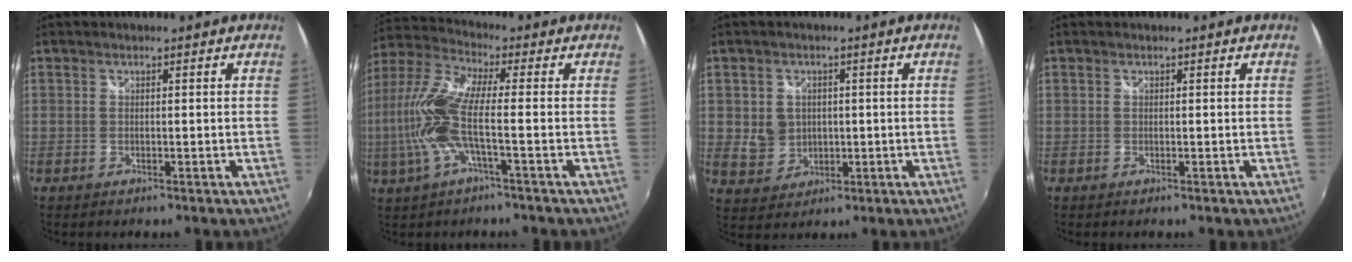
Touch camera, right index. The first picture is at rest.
{"total": 12.5, "force": [-2.3, 2.3, 12.1], "torque": [-0.258, -0.002, -0.047]}
{"total": 5.7, "force": [0.2, 5.2, 2.3], "torque": [-0.048, 0.004, 0.014]}
{"total": 0.0}